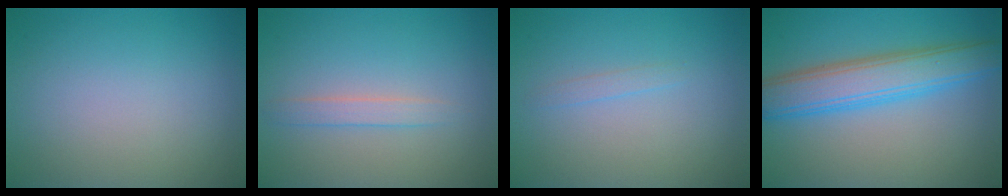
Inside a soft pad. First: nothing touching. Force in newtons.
{"total": 1.5, "press": 1.5, "slide": 0.1}
{"total": 0.7, "press": 0.7, "slide": 0.1}
{"total": 6.1, "press": 6.1, "slide": 0.1}